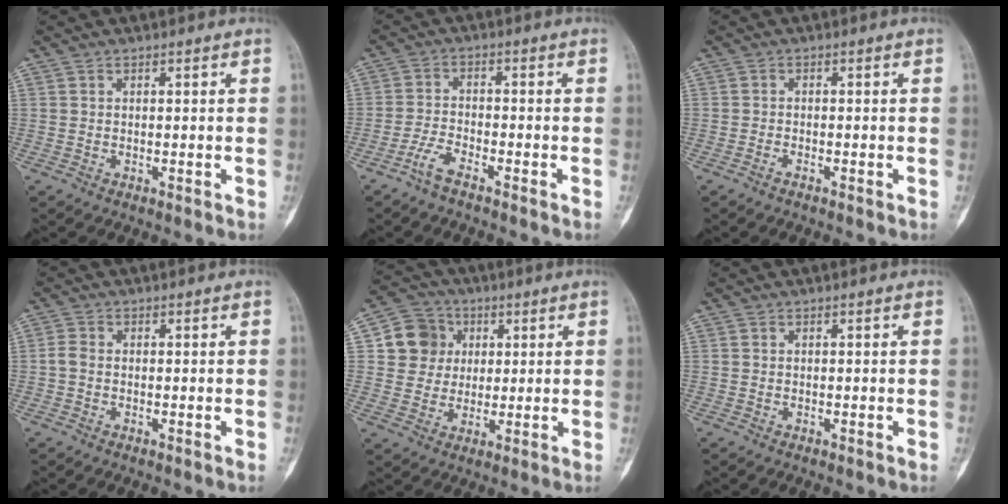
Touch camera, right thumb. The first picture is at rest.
{"total": 4.1, "force": [-3.1, 1.3, 2.3], "torque": [-0.051, 0.021, -0.064]}
{"total": 1.0, "force": [-0.8, 0.5, 0.4], "torque": [-0.008, 0.004, -0.017]}
{"total": 1.9, "force": [-0.3, 1.4, 1.2], "torque": [-0.023, 0.001, -0.013]}
{"total": 10.1, "force": [2.3, 9.4, 2.9], "torque": [-0.010, 0.000, 0.038]}
{"total": 0.0}